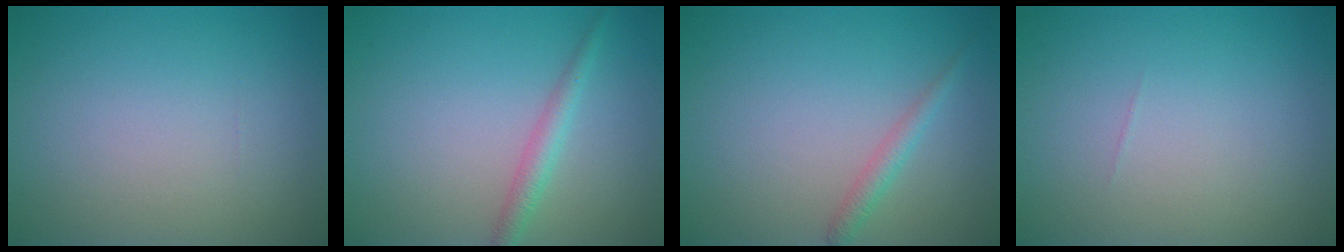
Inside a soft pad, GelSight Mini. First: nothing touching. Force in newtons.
{"total": 2.0, "press": 2.0, "slide": 0.1}
{"total": 1.4, "press": 1.4, "slide": 0.0}
{"total": 0.0}